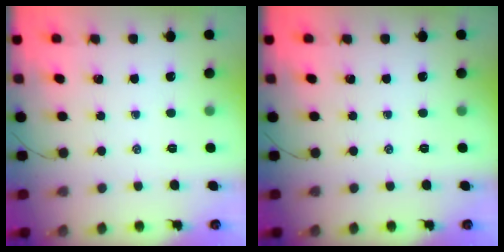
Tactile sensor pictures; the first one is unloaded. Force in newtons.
{"total": 0.0}